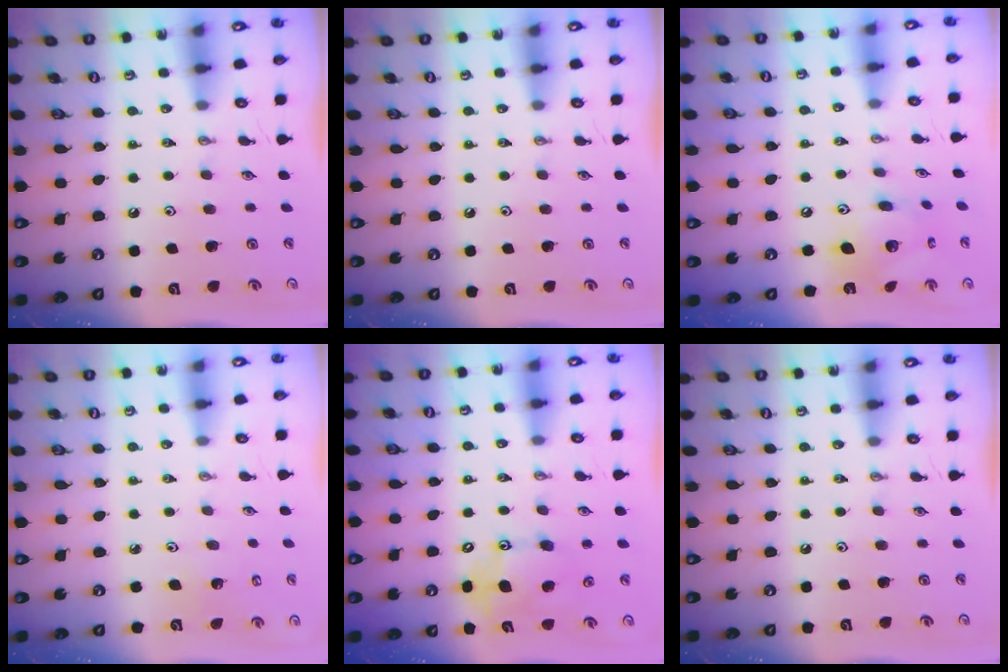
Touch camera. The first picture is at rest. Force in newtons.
{"total": 0.0}
{"total": 13.1, "press": 13.0, "slide": 1.3}
{"total": 2.9, "press": 2.9, "slide": 0.2}
{"total": 12.0, "press": 11.6, "slide": 2.9}
{"total": 0.0}